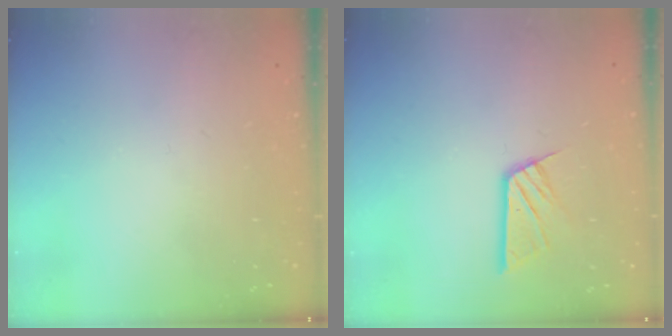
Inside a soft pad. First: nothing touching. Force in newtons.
{"total": 9.0, "press": 9.0, "slide": 0.9}